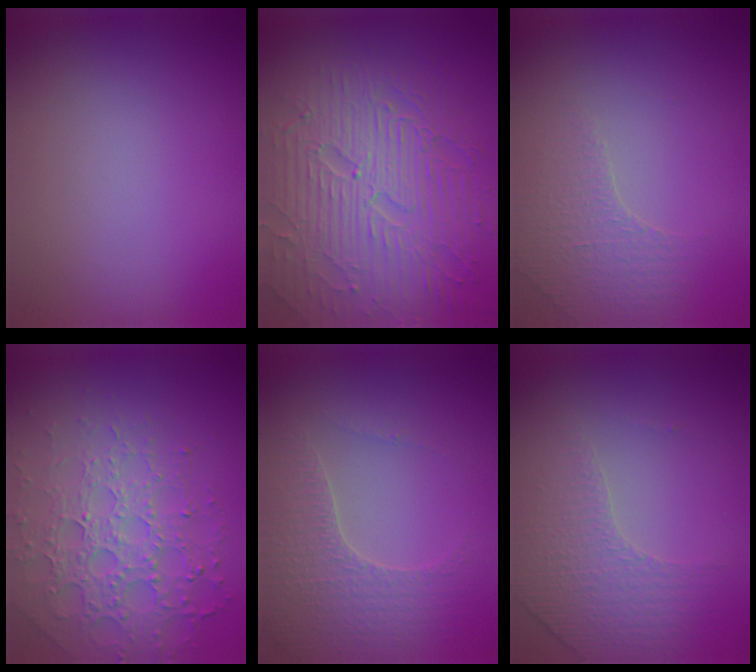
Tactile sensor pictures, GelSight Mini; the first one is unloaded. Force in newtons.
{"total": 8.9, "press": 6.4, "slide": 6.3}
{"total": 1.5, "press": 1.2, "slide": 0.8}
{"total": 6.2, "press": 4.7, "slide": 4.0}
{"total": 3.4, "press": 3.4, "slide": 0.6}
{"total": 4.4, "press": 3.0, "slide": 3.3}